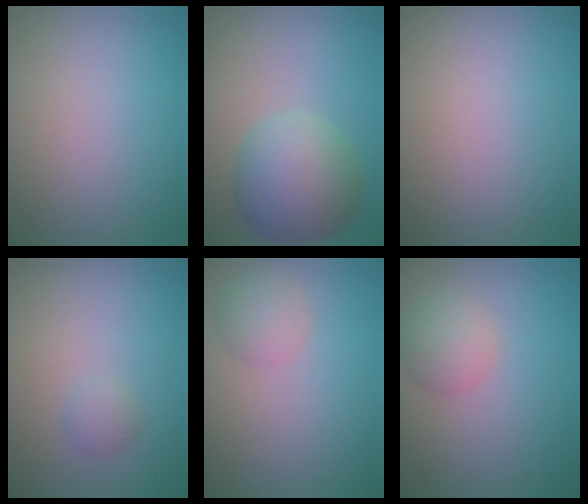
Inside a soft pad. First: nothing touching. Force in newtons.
{"total": 7.2, "press": 7.2, "slide": 0.2}
{"total": 0.0}
{"total": 1.1, "press": 1.1, "slide": 0.0}
{"total": 2.2, "press": 2.2, "slide": 0.0}
{"total": 2.7, "press": 2.7, "slide": 0.2}